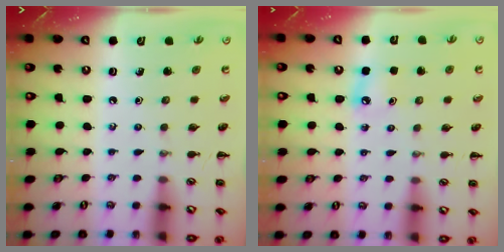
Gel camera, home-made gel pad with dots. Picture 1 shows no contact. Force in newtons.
{"total": 6.0, "press": 5.8, "slide": 1.7}